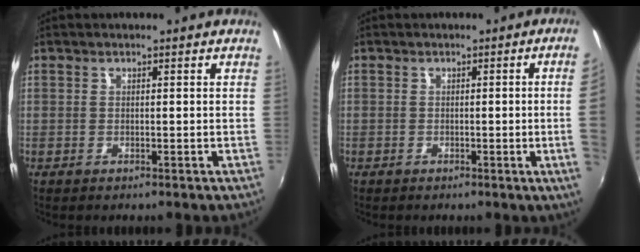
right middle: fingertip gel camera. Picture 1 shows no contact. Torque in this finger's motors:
{"motor_torque": [1.48, -0.66, -0.17, -0.21]}